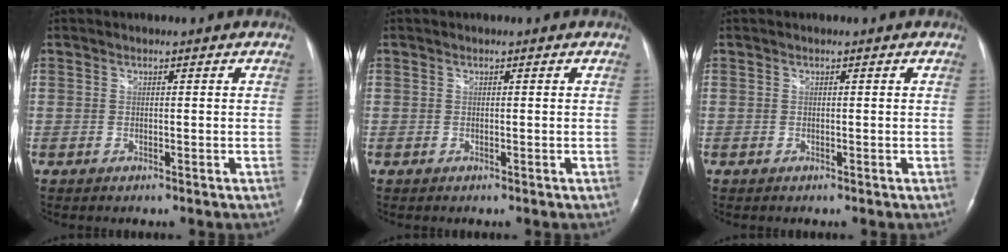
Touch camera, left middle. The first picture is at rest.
{"total": 0.0}
{"total": 0.0}